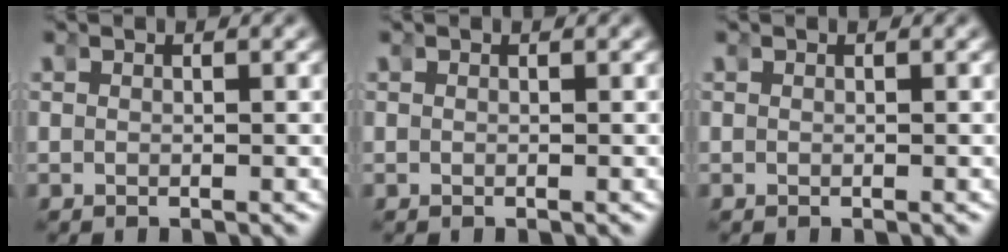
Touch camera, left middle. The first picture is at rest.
{"total": 0.0}
{"total": 0.0}